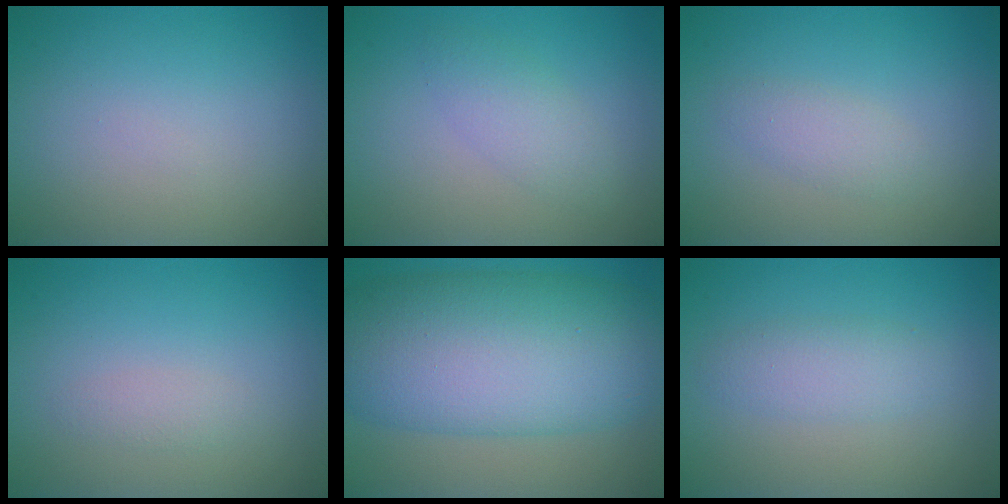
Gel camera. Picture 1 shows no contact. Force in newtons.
{"total": 2.2, "press": 2.2, "slide": 0.1}
{"total": 1.7, "press": 1.7, "slide": 0.1}
{"total": 1.0, "press": 1.0, "slide": 0.1}
{"total": 13.1, "press": 13.1, "slide": 0.1}
{"total": 2.3, "press": 2.3, "slide": 0.1}